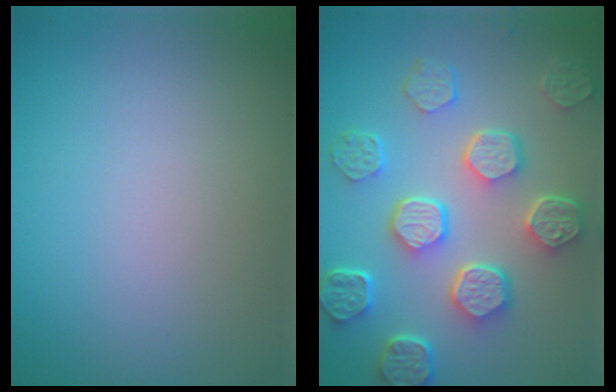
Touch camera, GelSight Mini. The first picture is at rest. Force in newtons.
{"total": 7.6, "press": 5.9, "slide": 4.8}